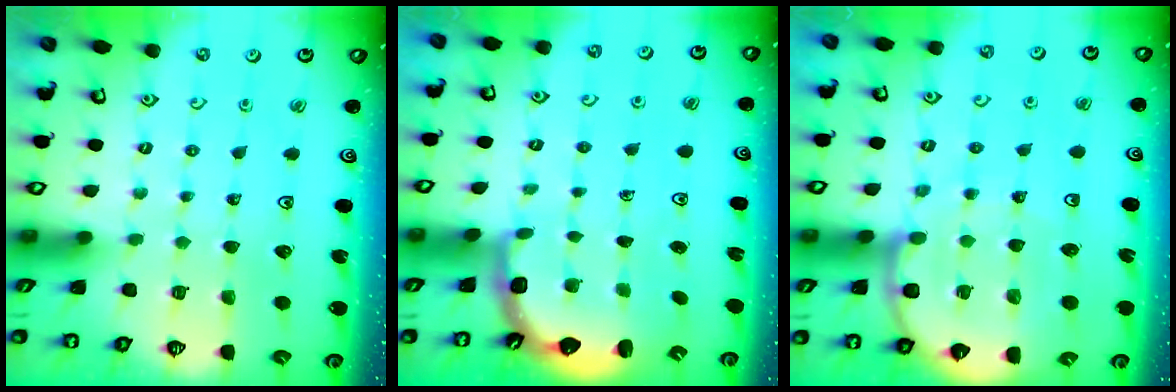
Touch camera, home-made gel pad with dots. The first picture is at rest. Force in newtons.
{"total": 2.7, "press": 2.1, "slide": 1.7}
{"total": 8.5, "press": 8.4, "slide": 1.1}